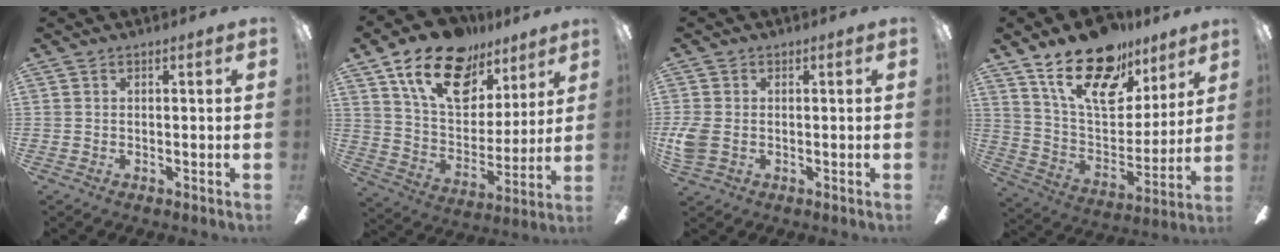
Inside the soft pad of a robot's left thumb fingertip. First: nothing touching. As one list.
[{"total": 20.7, "force": [12.3, 12.1, 11.4], "torque": [-0.193, -0.058, 0.221]}, {"total": 4.8, "force": [-0.5, 3.5, 3.2], "torque": [-0.067, -0.001, -0.011]}, {"total": 22.4, "force": [15.2, 11.1, 12.1], "torque": [-0.201, -0.087, 0.270]}]